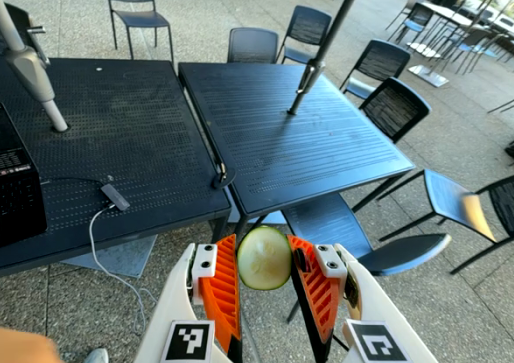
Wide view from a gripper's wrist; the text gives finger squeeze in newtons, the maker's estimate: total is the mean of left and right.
{"total": 7.5, "left": 7.0, "right": 8.1}